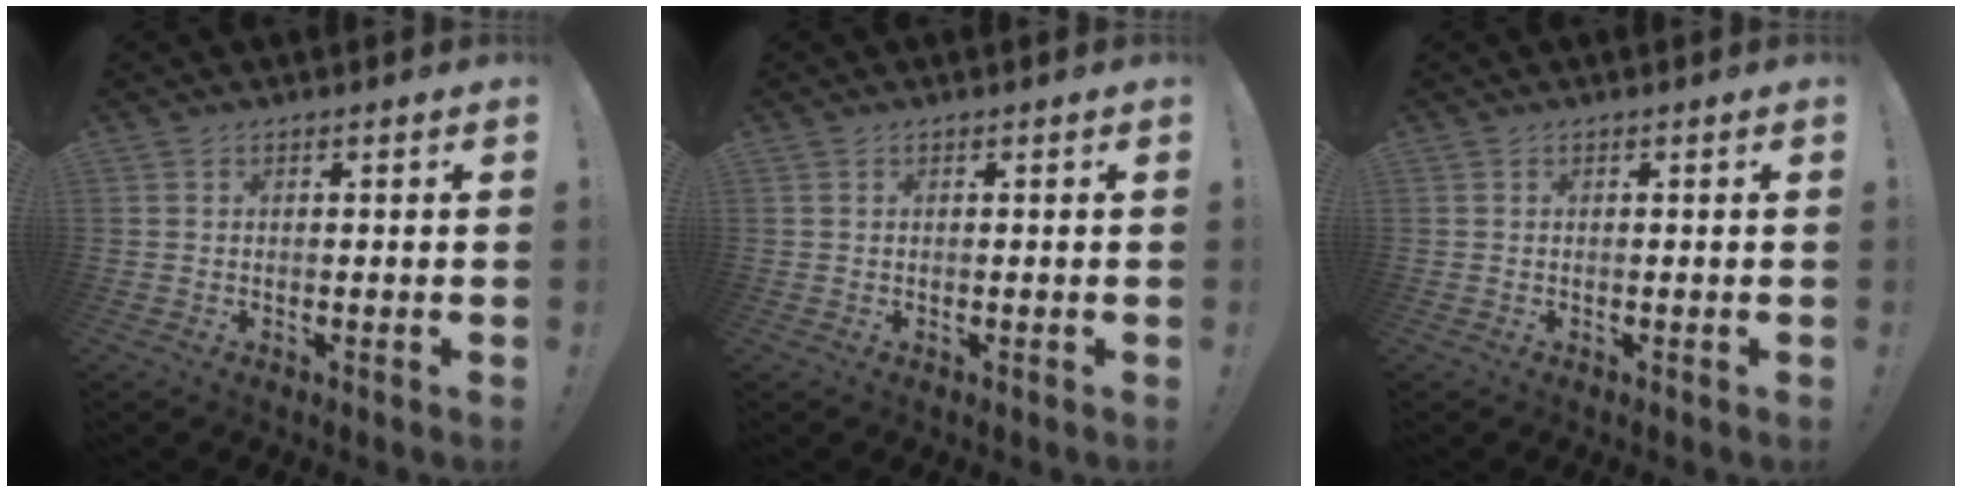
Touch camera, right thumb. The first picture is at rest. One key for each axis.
{"total": 0.0}
{"total": 0.0}